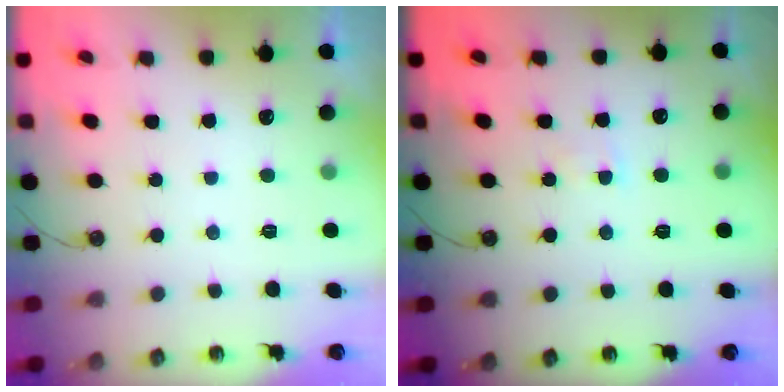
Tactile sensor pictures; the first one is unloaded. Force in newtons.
{"total": 1.7, "press": 1.7, "slide": 0.3}